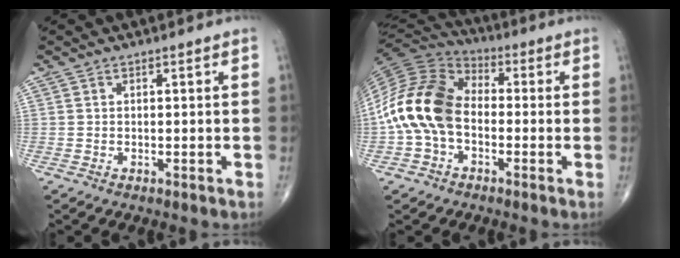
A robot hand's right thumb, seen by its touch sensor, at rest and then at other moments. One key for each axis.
{"total": 16.3, "fx": -2.2, "fy": 11.1, "fz": 11.7, "tx": -0.234, "ty": 0.037, "tz": -0.051}